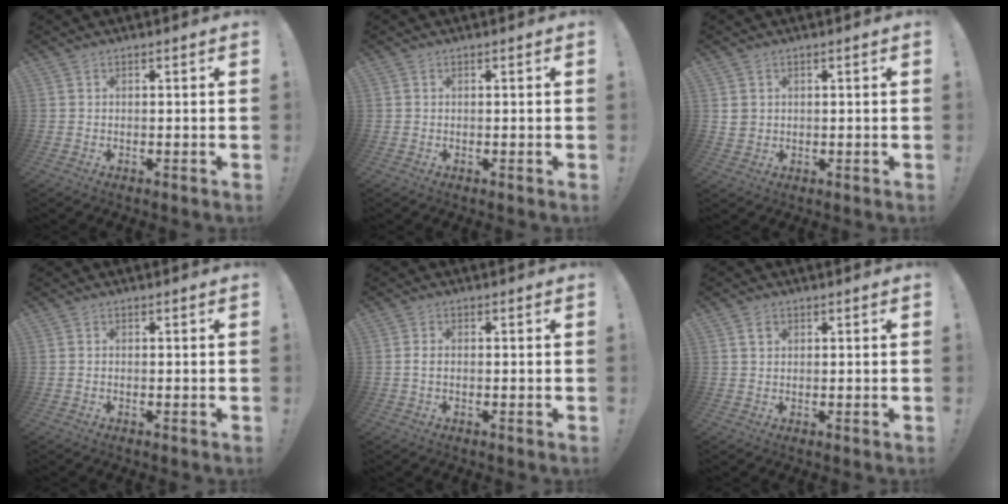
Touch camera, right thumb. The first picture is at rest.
{"total": 0.0}
{"total": 2.9, "force": [1.0, 2.5, 1.1], "torque": [-0.022, 0.003, 0.022]}
{"total": 0.0}
{"total": 1.9, "force": [-0.1, 0.9, 1.6], "torque": [-0.038, 0.008, 0.000]}
{"total": 2.1, "force": [0.8, 1.6, 1.0], "torque": [-0.010, 0.000, 0.013]}